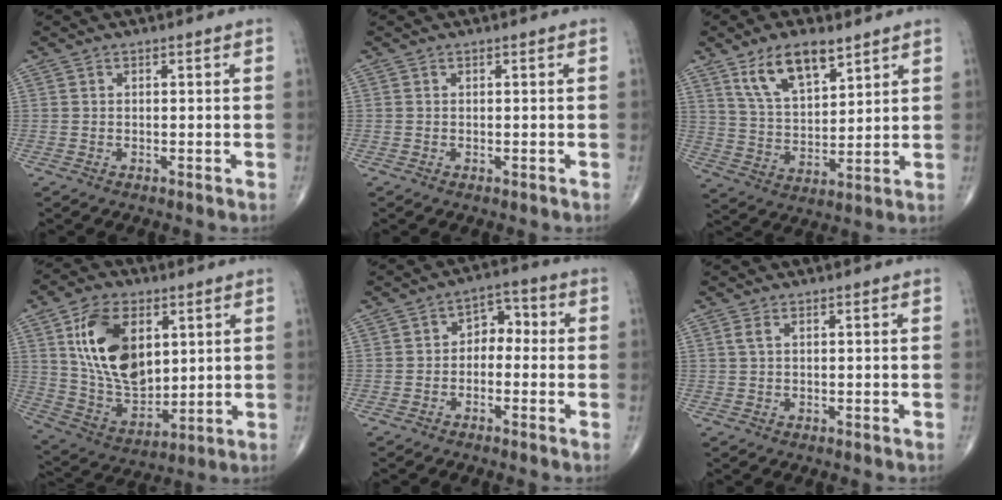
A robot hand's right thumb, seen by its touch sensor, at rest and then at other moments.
{"total": 0.0}
{"total": 11.8, "force": [7.3, 5.1, 7.8], "torque": [-0.125, -0.035, 0.145]}
{"total": 18.1, "force": [5.4, 10.8, 13.5], "torque": [-0.220, -0.024, 0.112]}
{"total": 4.9, "force": [-0.7, 3.6, 3.4], "torque": [-0.024, 0.030, -0.027]}
{"total": 1.2, "force": [0.5, 0.3, 1.0], "torque": [-0.030, 0.007, 0.013]}